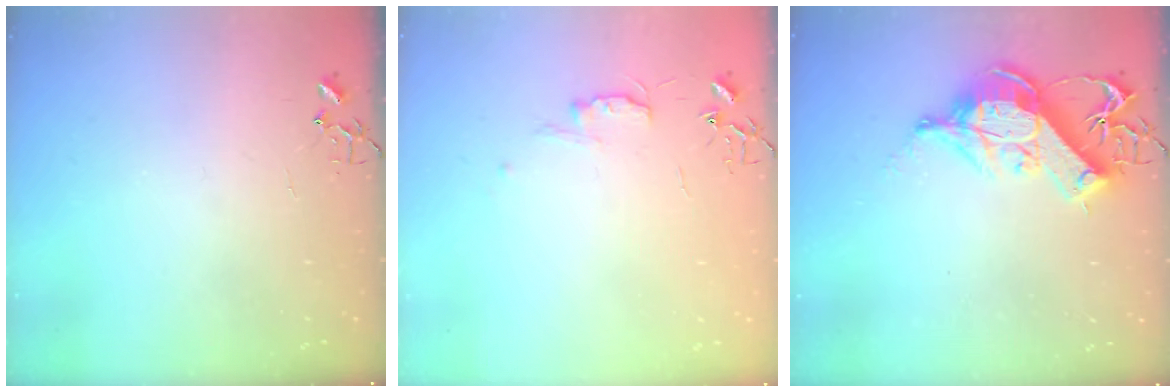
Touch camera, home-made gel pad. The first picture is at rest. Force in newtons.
{"total": 5.8, "press": 5.7, "slide": 0.7}
{"total": 13.7, "press": 13.5, "slide": 2.2}